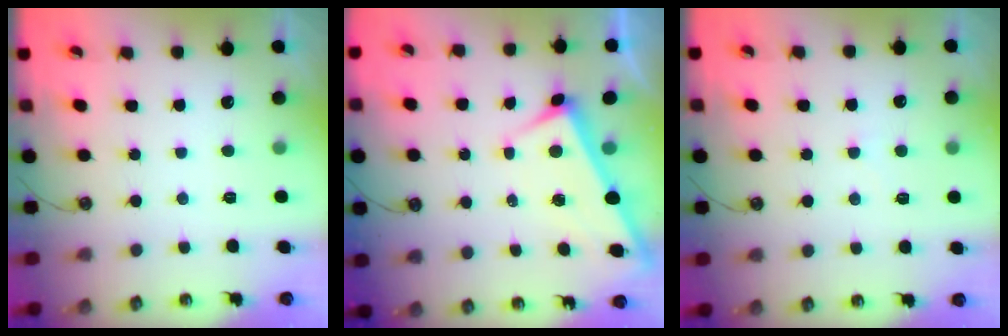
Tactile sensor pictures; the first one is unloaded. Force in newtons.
{"total": 2.9, "press": 2.9, "slide": 0.2}
{"total": 5.6, "press": 5.6, "slide": 0.4}